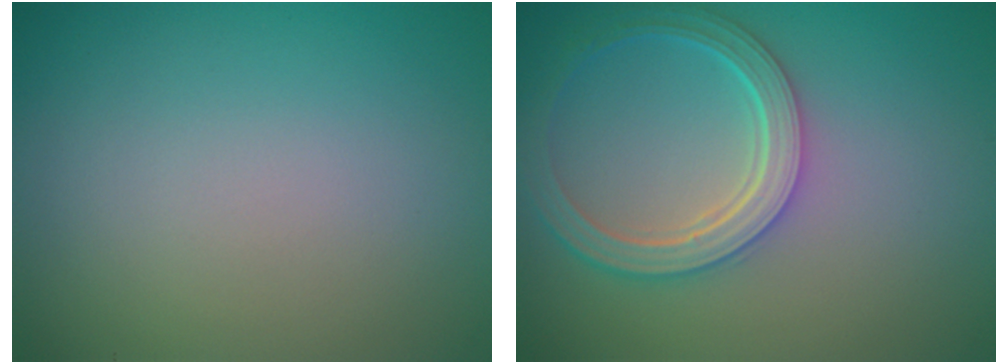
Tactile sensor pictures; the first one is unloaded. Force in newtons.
{"total": 5.0, "press": 3.9, "slide": 3.1}